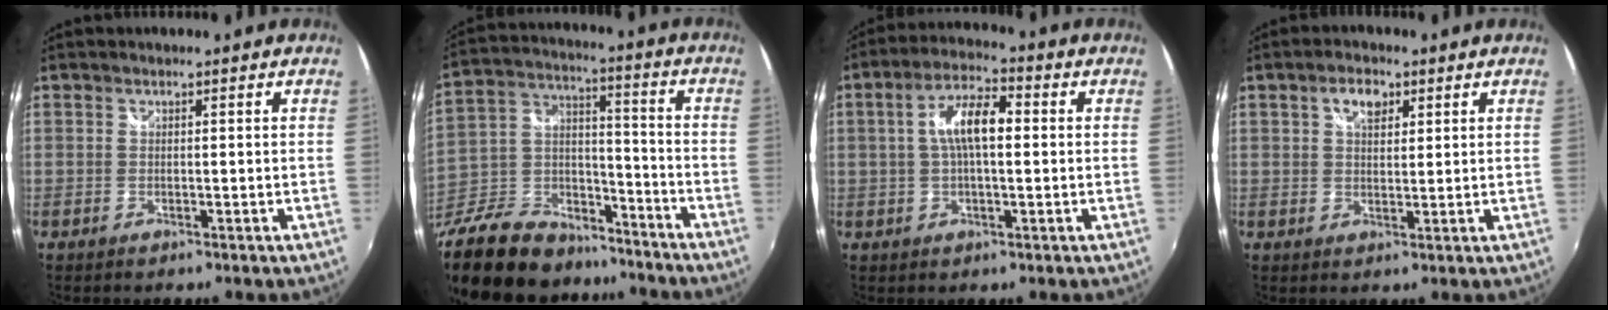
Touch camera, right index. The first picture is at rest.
{"total": 26.7, "force": [-20.1, 13.4, 11.4], "torque": [-0.279, 0.033, -0.317]}
{"total": 8.3, "force": [0.7, 3.1, 7.6], "torque": [-0.143, 0.017, 0.012]}
{"total": 4.3, "force": [2.0, 2.4, 2.9], "torque": [-0.045, 0.011, 0.035]}